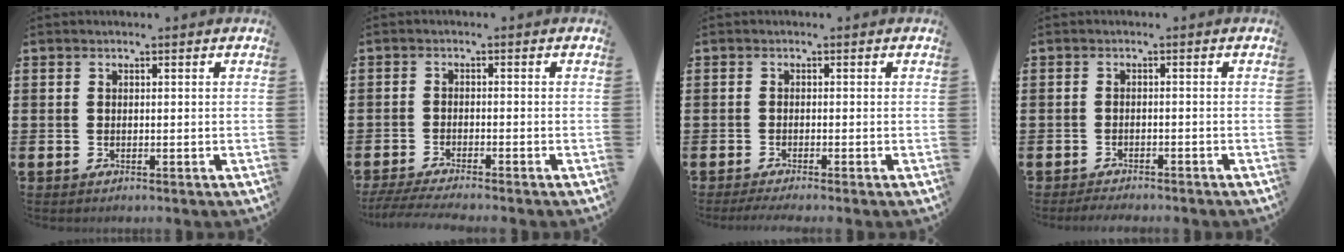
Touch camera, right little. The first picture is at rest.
{"total": 2.0, "force": [-1.8, -0.1, 0.9], "torque": [-0.016, 0.003, -0.034]}
{"total": 0.9, "force": [-0.6, 0.0, 0.6], "torque": [-0.011, -0.001, -0.011]}
{"total": 1.3, "force": [-1.2, 0.1, 0.1], "torque": [-0.008, 0.002, -0.025]}